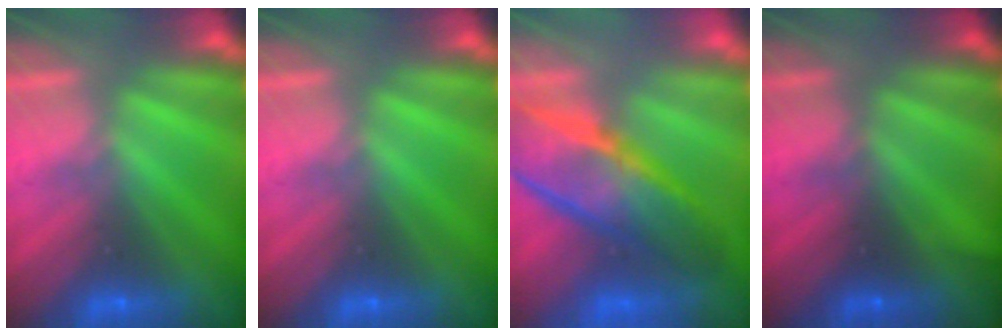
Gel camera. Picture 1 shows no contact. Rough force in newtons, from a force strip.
{"total": 0.0}
{"total": 6.9}
{"total": 2.1}